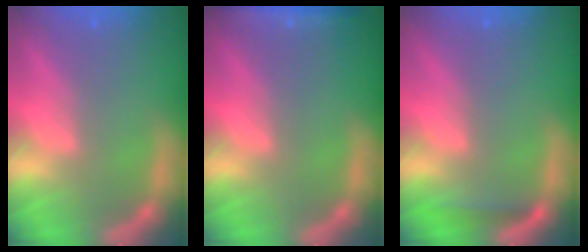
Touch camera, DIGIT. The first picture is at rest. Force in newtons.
{"total": 2.4}
{"total": 1.4}